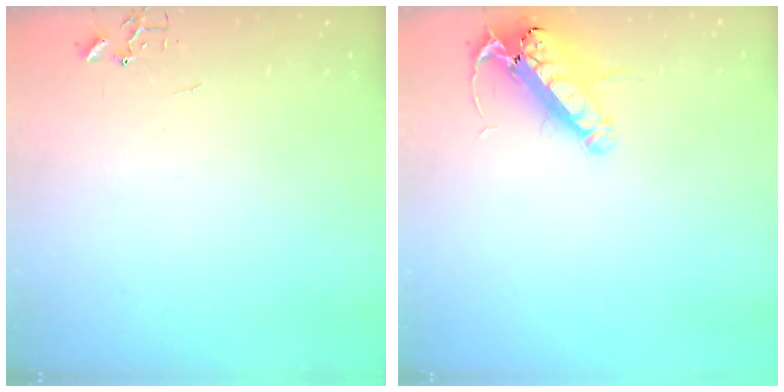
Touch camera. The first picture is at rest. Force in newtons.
{"total": 14.7, "press": 14.4, "slide": 2.7}